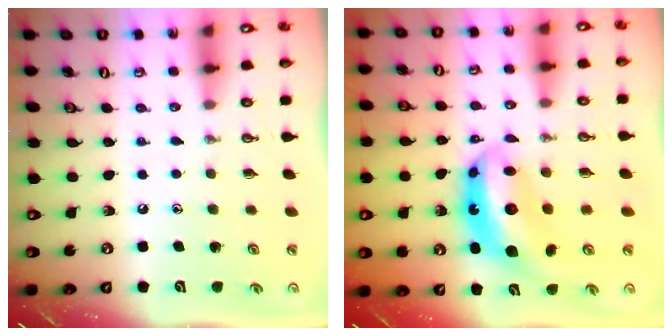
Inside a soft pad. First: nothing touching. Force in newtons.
{"total": 11.6, "press": 11.5, "slide": 1.2}